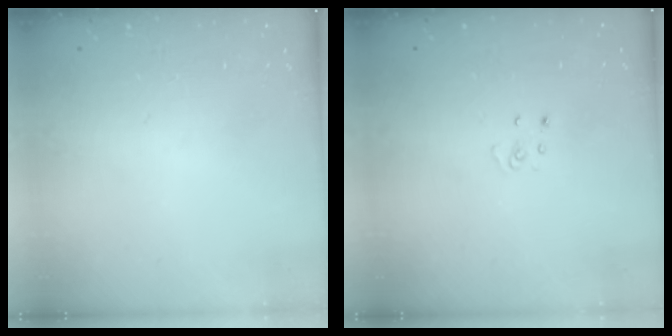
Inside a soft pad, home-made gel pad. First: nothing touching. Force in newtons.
{"total": 2.5, "press": 2.5, "slide": 0.3}